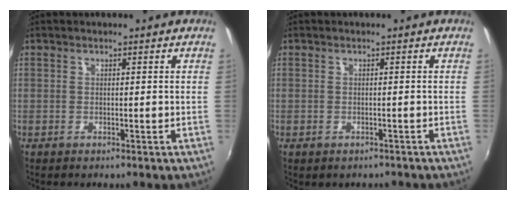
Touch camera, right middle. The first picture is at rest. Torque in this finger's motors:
{"motor_torque": [0.98, -1.16, 0.11, 0.05]}